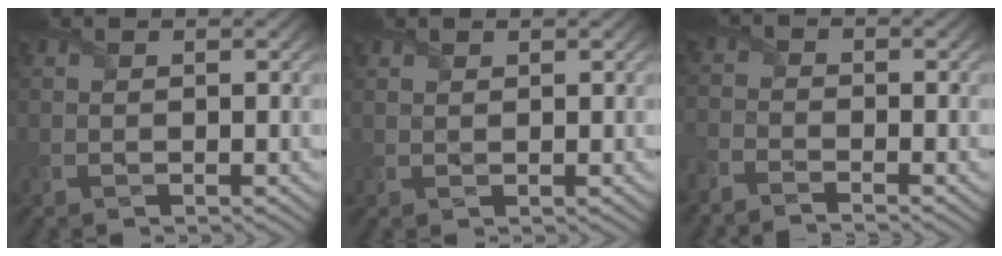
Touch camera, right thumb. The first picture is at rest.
{"total": 0.8, "force": [0.8, 0.2, 0.0], "torque": [0.000, 0.000, 0.018]}
{"total": 3.2, "force": [-3.0, 0.5, 1.0], "torque": [-0.026, -0.007, -0.073]}